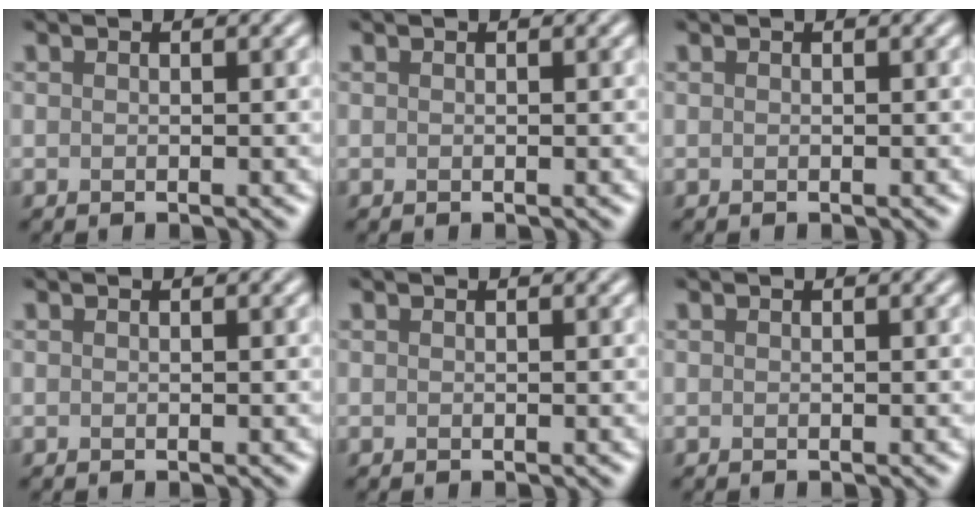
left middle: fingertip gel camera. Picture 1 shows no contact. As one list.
[{"total": 0.0}, {"total": 0.0}, {"total": 0.0}, {"total": 0.0}, {"total": 0.0}]